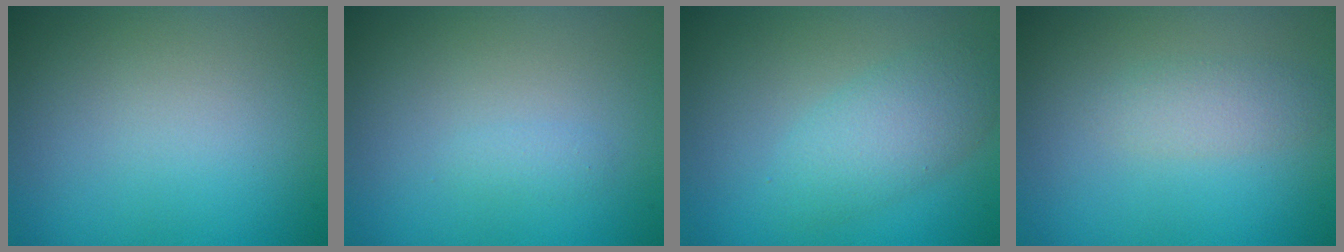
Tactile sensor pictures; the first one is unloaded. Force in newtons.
{"total": 0.7, "press": 0.7, "slide": 0.0}
{"total": 3.3, "press": 3.3, "slide": 0.0}
{"total": 1.7, "press": 1.7, "slide": 0.0}